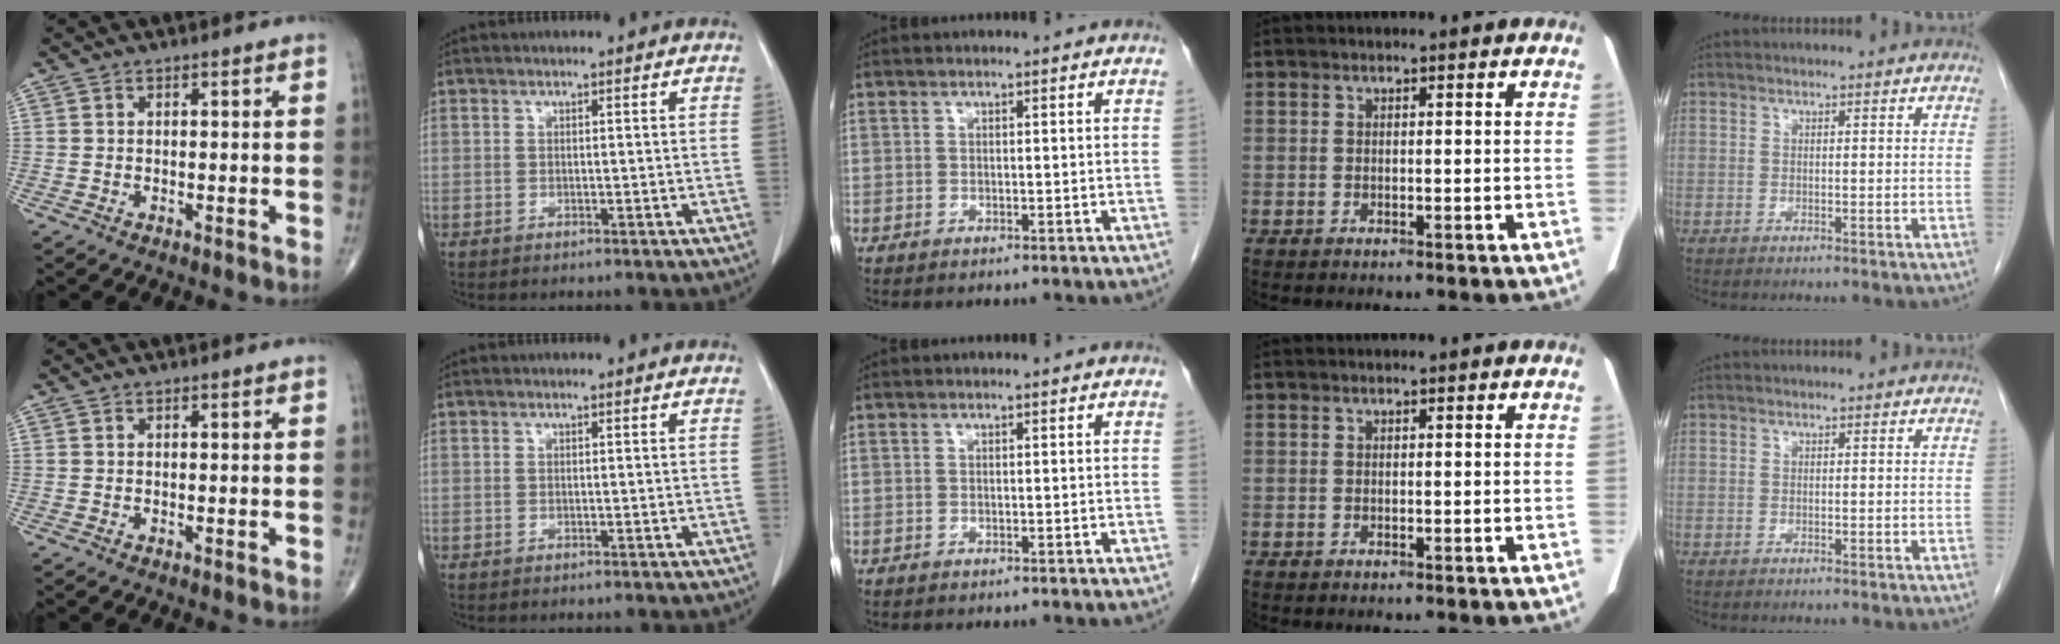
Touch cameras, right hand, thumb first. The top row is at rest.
{}